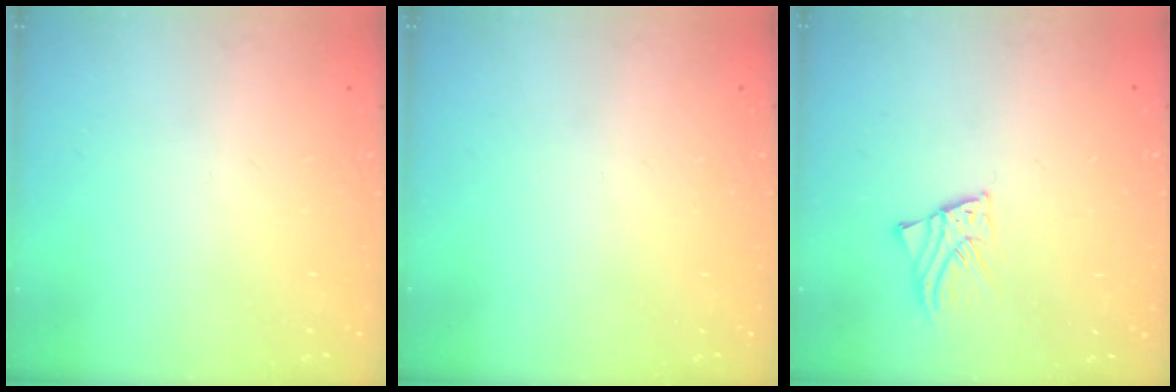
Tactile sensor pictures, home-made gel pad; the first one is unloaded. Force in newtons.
{"total": 0.0}
{"total": 2.5, "press": 2.5, "slide": 0.3}